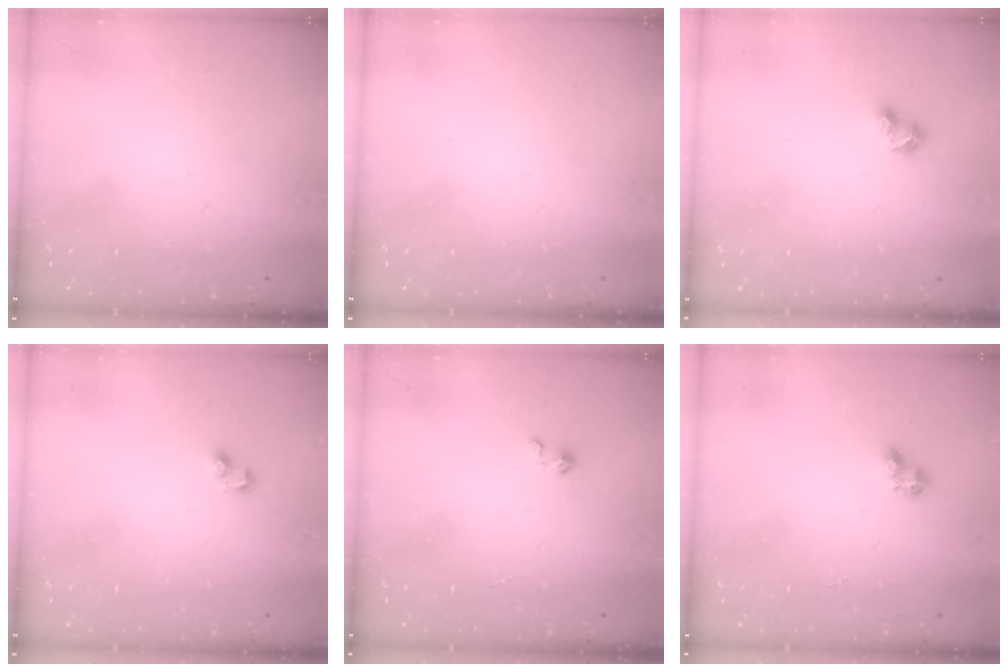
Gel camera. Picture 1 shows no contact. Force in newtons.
{"total": 0.0}
{"total": 3.9, "press": 3.8, "slide": 0.6}
{"total": 2.5, "press": 2.5, "slide": 0.3}
{"total": 2.3, "press": 2.2, "slide": 0.3}
{"total": 3.9, "press": 3.9, "slide": 0.5}